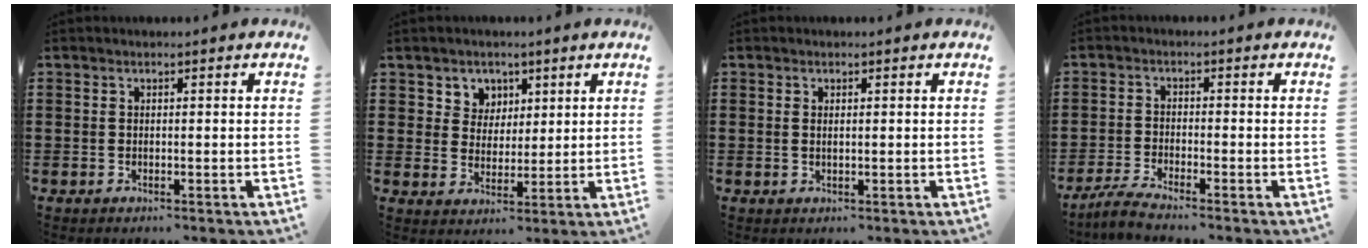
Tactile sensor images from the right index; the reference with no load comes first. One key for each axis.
{"total": 4.4, "fx": 2.4, "fy": 3.7, "fz": 0.1, "tx": -0.025, "ty": 0.010, "tz": 0.043}
{"total": 0.8, "fx": 0.2, "fy": 0.2, "fz": 0.7, "tx": -0.015, "ty": 0.000, "tz": 0.004}
{"total": 3.0, "fx": -2.9, "fy": -0.2, "fz": 0.9, "tx": -0.032, "ty": -0.006, "tz": -0.061}